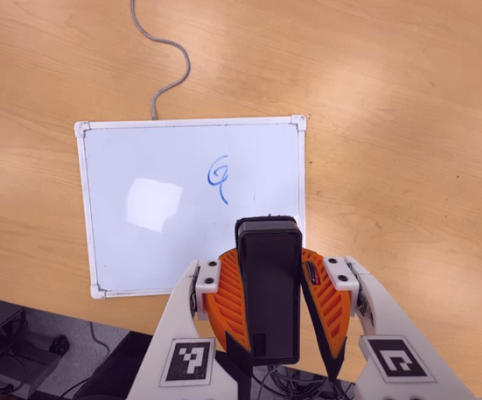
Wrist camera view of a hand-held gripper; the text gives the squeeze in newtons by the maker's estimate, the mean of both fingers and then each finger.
{"total": 9.9, "left": 9.5, "right": 10.2}